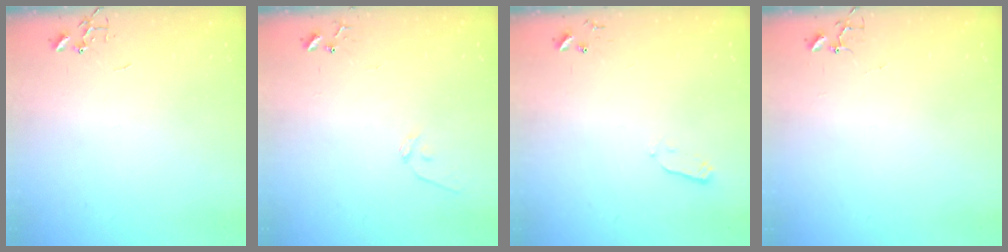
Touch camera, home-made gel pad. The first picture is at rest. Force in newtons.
{"total": 8.1, "press": 8.0, "slide": 0.8}
{"total": 2.7, "press": 2.6, "slide": 0.4}
{"total": 3.7, "press": 3.7, "slide": 0.3}